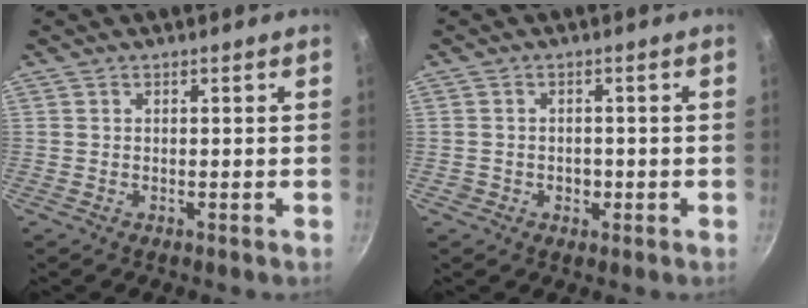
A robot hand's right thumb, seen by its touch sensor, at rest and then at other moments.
{"total": 2.3, "force": [-0.7, 2.0, 0.9], "torque": [-0.003, 0.010, -0.006]}